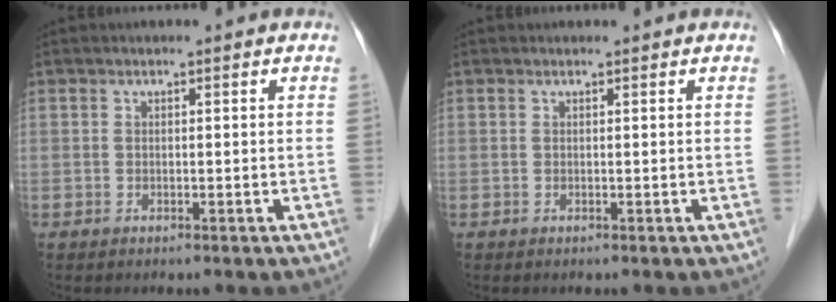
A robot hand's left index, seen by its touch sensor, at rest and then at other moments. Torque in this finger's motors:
{"motor_torque": [0.03, -0.03, -0.04, 0.00]}